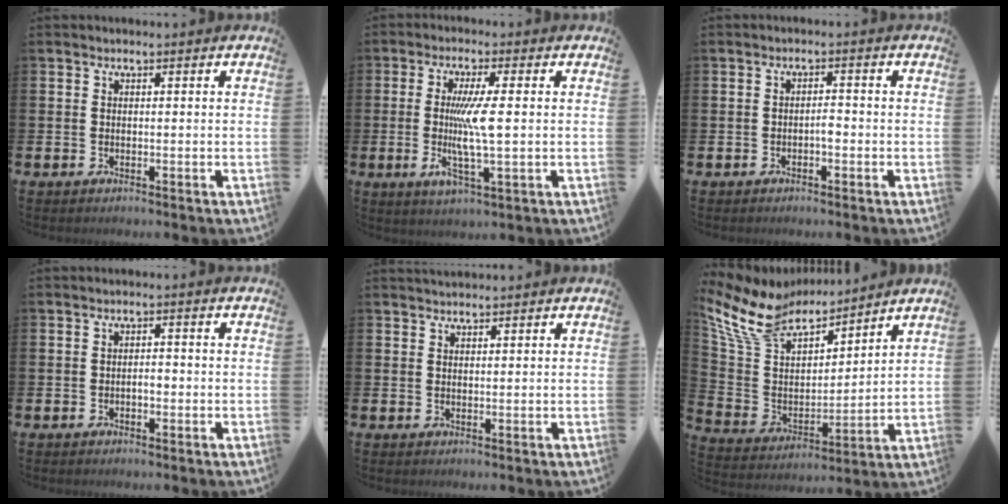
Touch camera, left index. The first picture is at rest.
{"total": 6.6, "force": [0.2, 0.7, 6.6], "torque": [-0.123, -0.009, -0.003]}
{"total": 1.2, "force": [-0.6, 0.5, 1.0], "torque": [-0.013, -0.003, -0.013]}
{"total": 1.2, "force": [-0.5, 0.6, 0.9], "torque": [-0.009, -0.002, -0.012]}
{"total": 1.7, "force": [1.7, 0.4, 0.0], "torque": [0.014, -0.006, 0.028]}
{"total": 11.4, "force": [10.0, 4.3, 3.4], "torque": [-0.120, -0.062, 0.178]}